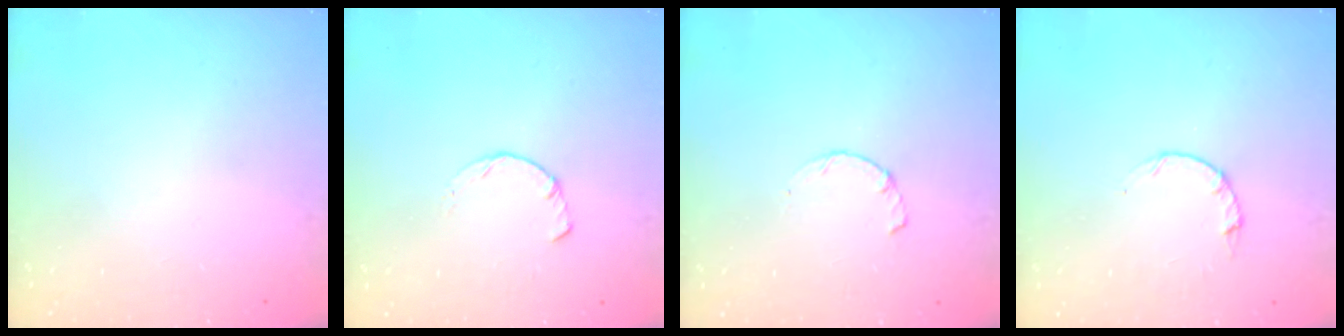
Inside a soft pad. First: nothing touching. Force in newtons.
{"total": 2.3, "press": 2.3, "slide": 0.1}
{"total": 1.7, "press": 1.7, "slide": 0.3}
{"total": 2.2, "press": 2.1, "slide": 0.4}